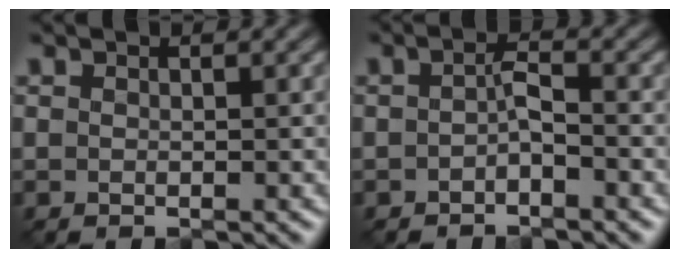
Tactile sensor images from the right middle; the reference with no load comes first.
{"total": 1.5, "force": [-0.8, 0.5, 1.3], "torque": [-0.027, 0.004, -0.015]}